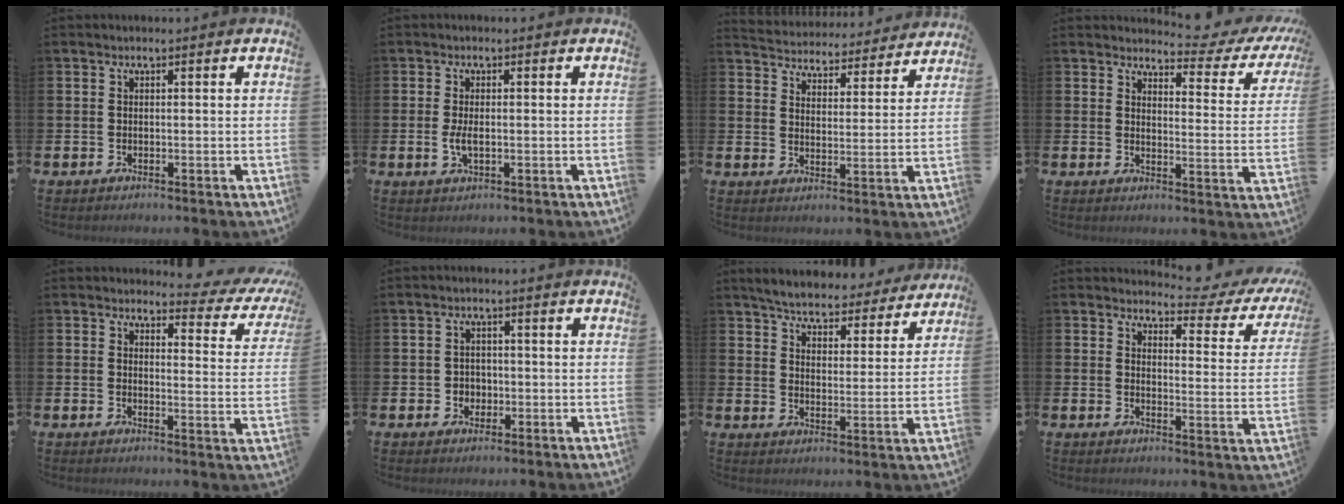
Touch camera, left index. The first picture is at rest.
{"total": 2.5, "force": [-0.1, 1.1, 2.3], "torque": [-0.044, 0.002, -0.003]}
{"total": 4.8, "force": [4.7, 0.9, -0.3], "torque": [-0.014, -0.045, 0.079]}
{"total": 3.6, "force": [3.2, 1.3, 1.1], "torque": [-0.022, -0.028, 0.046]}
{"total": 2.8, "force": [2.3, 1.4, 0.8], "torque": [-0.014, -0.022, 0.032]}
{"total": 2.1, "force": [-0.4, 2.0, 0.4], "torque": [-0.007, 0.004, -0.013]}
{"total": 5.7, "force": [5.6, 0.8, 0.8], "torque": [-0.033, -0.040, 0.094]}
{"total": 3.4, "force": [2.9, 1.5, 1.1], "torque": [-0.022, -0.029, 0.040]}